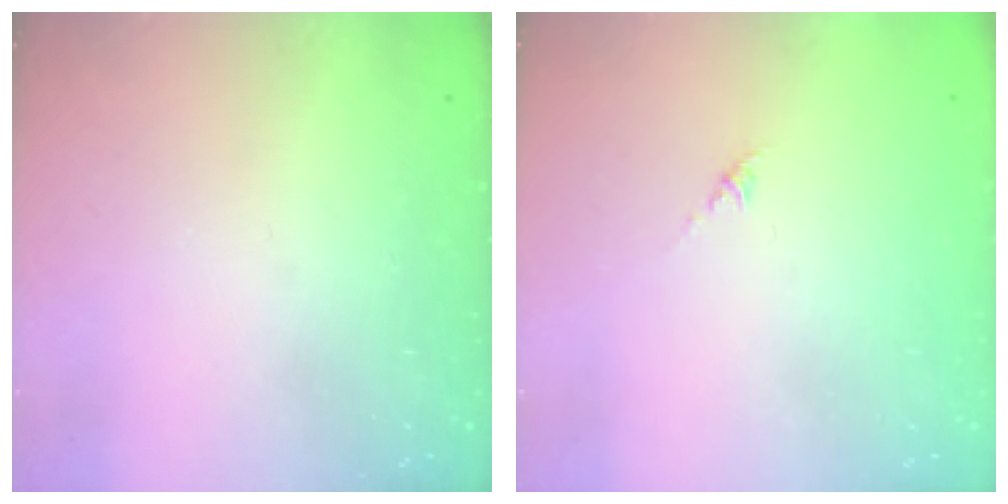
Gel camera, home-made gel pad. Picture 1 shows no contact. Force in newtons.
{"total": 0.0}